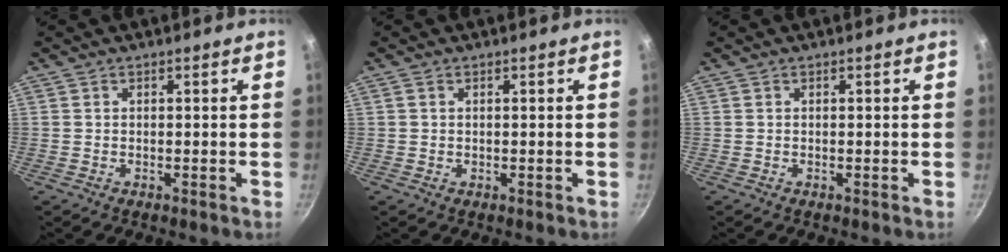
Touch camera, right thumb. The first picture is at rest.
{"total": 0.6, "force": [0.3, 0.5, 0.3], "torque": [-0.004, 0.002, 0.005]}
{"total": 0.0}